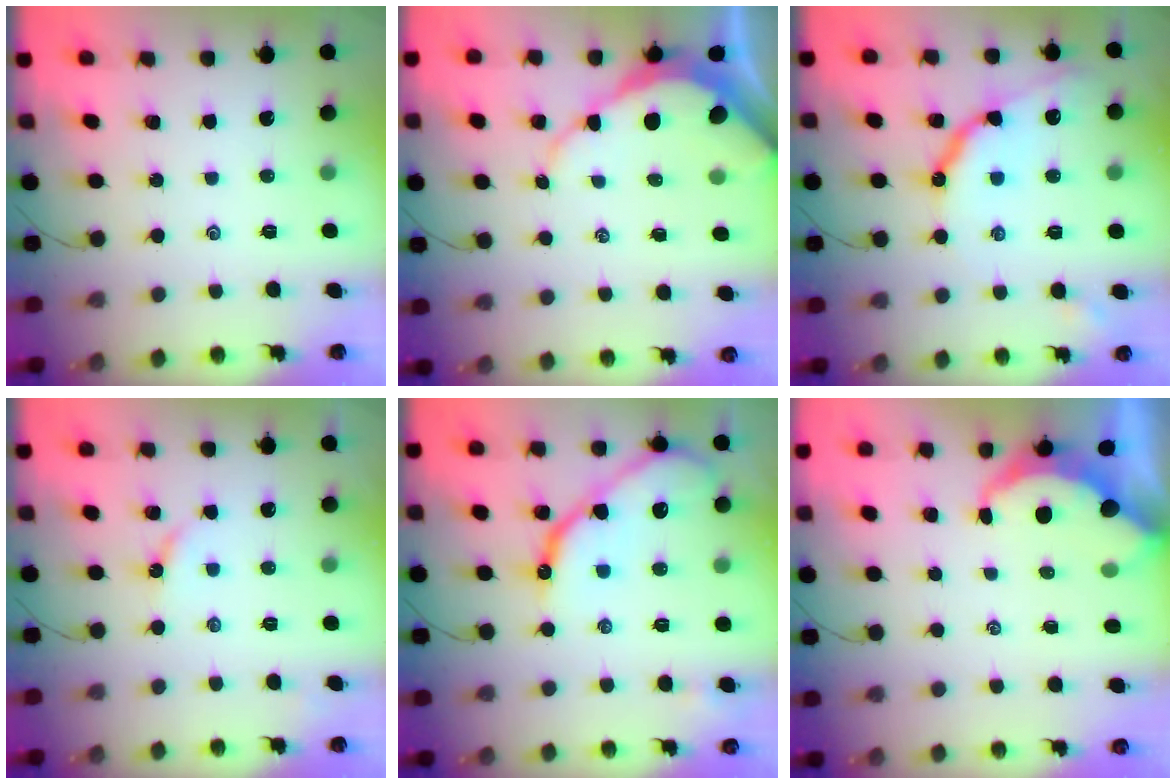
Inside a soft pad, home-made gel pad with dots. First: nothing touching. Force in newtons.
{"total": 8.4, "press": 8.3, "slide": 0.8}
{"total": 11.5, "press": 11.5, "slide": 0.8}
{"total": 4.7, "press": 4.6, "slide": 0.6}
{"total": 11.7, "press": 11.6, "slide": 1.1}
{"total": 4.9, "press": 4.8, "slide": 0.5}